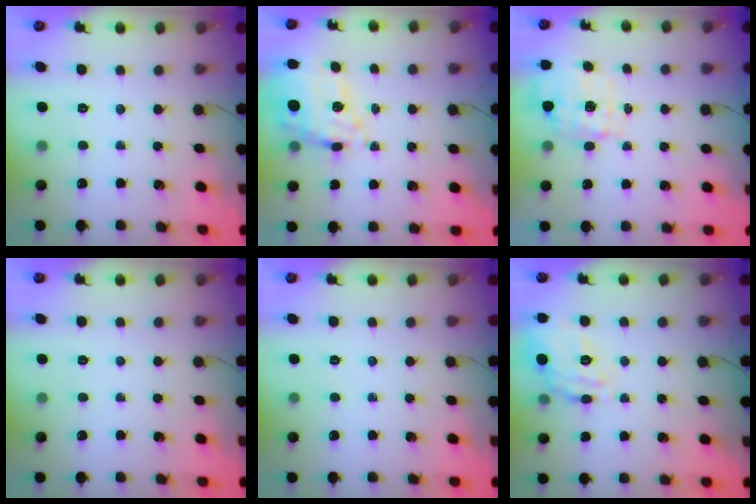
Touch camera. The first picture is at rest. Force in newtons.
{"total": 11.6, "press": 10.9, "slide": 4.1}
{"total": 1.6, "press": 1.5, "slide": 0.5}
{"total": 0.0}
{"total": 0.0}
{"total": 16.7, "press": 16.7, "slide": 0.5}